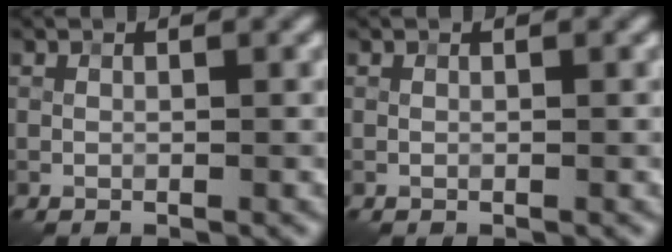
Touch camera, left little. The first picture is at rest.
{"total": 0.0}